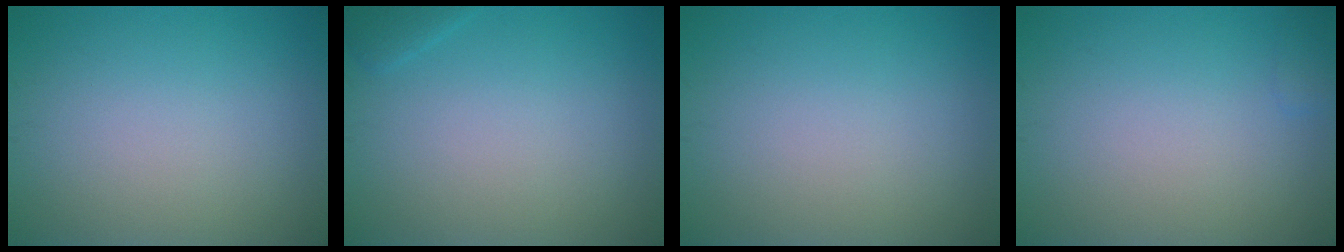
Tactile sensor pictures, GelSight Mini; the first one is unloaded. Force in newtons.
{"total": 0.9, "press": 0.9, "slide": 0.1}
{"total": 0.0}
{"total": 0.7, "press": 0.7, "slide": 0.0}